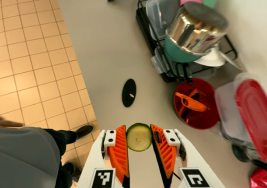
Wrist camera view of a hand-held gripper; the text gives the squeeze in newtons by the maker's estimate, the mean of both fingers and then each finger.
{"total": 7.5, "left": 7.7, "right": 7.4}